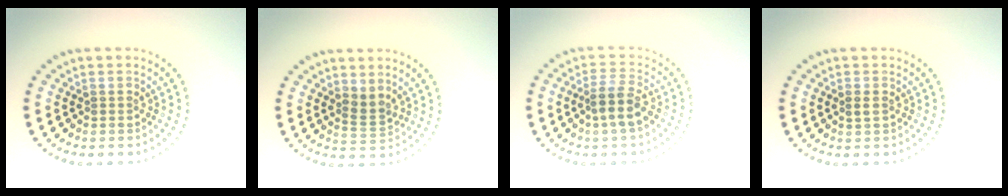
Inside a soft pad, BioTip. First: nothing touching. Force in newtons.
{"total": 1.8, "press": 1.4, "slide": 1.2}
{"total": 2.6, "press": 2.3, "slide": 1.3}
{"total": 0.7, "press": 0.7, "slide": 0.0}